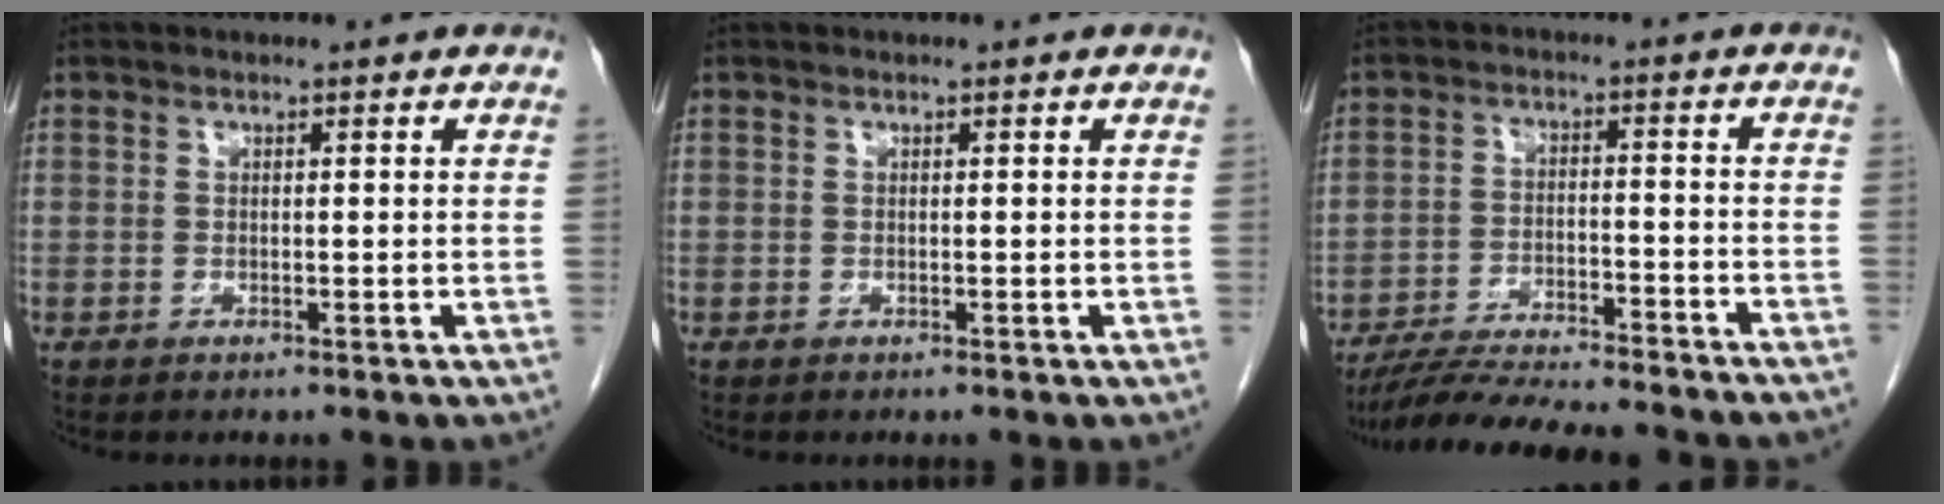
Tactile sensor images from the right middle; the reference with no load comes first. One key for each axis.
{"total": 0.0}
{"total": 17.8, "fx": -16.0, "fy": 1.5, "fz": 7.8, "tx": -0.128, "ty": -0.022, "tz": -0.237}